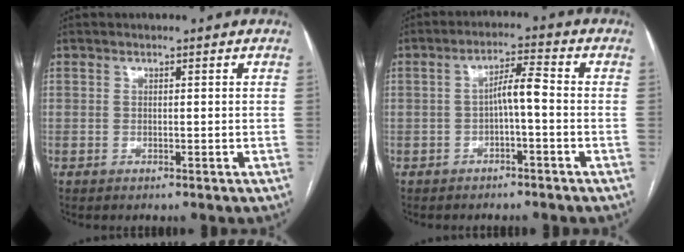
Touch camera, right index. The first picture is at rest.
{"total": 4.3, "force": [-0.9, 0.5, 4.1], "torque": [-0.069, 0.017, -0.011]}